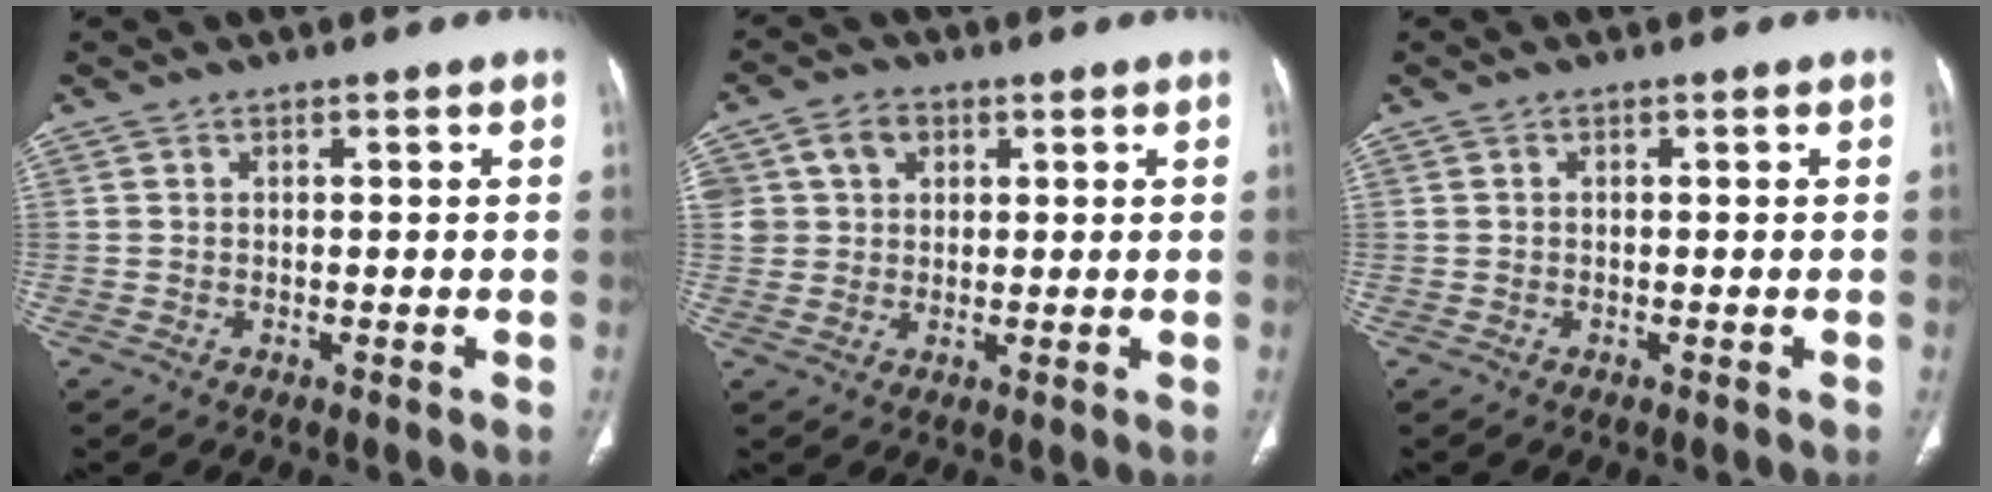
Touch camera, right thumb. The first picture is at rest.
{"total": 5.9, "force": [2.1, 4.9, 2.6], "torque": [-0.023, 0.002, 0.041]}
{"total": 0.0}